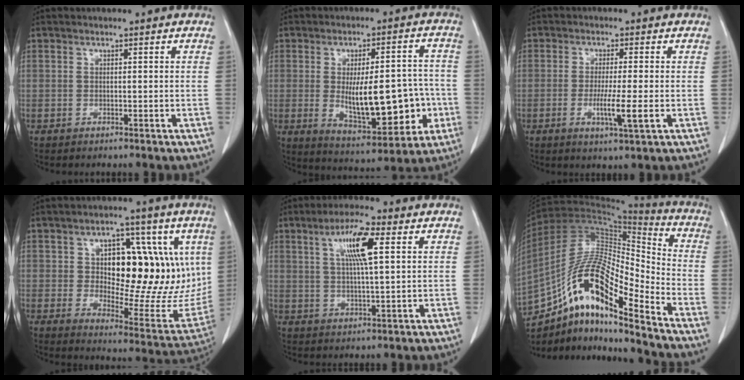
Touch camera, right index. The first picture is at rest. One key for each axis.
{"total": 15.2, "fx": -2.2, "fy": 5.3, "fz": 14.1, "tx": -0.211, "ty": 0.006, "tz": -0.017}
{"total": 5.4, "fx": -1.4, "fy": -0.2, "fz": 5.2, "tx": -0.097, "ty": -0.014, "tz": -0.023}
{"total": 21.2, "fx": 4.4, "fy": 10.4, "fz": 17.9, "tx": -0.258, "ty": 0.014, "tz": 0.079}
{"total": 8.3, "fx": 3.0, "fy": 0.9, "fz": 7.7, "tx": -0.143, "ty": 0.007, "tz": 0.053}
{"total": 18.0, "fx": -11.3, "fy": 3.3, "fz": 13.6, "tx": -0.259, "ty": 0.024, "tz": -0.196}